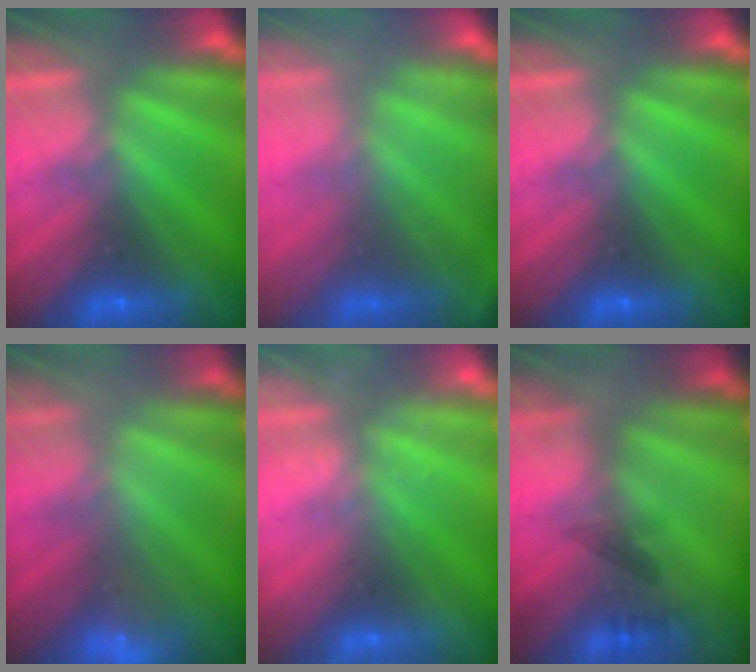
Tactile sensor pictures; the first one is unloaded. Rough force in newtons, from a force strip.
{"total": 1.8}
{"total": 0.0}
{"total": 2.3}
{"total": 2.2}
{"total": 2.3}